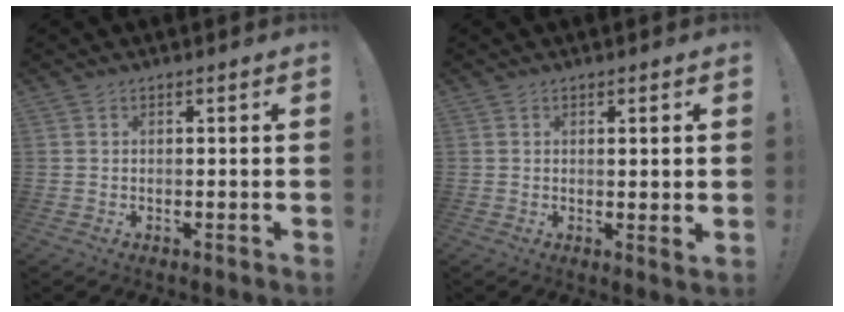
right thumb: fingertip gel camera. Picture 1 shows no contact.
{"total": 2.3, "force": [0.5, -0.3, 2.2], "torque": [-0.031, -0.007, 0.005]}